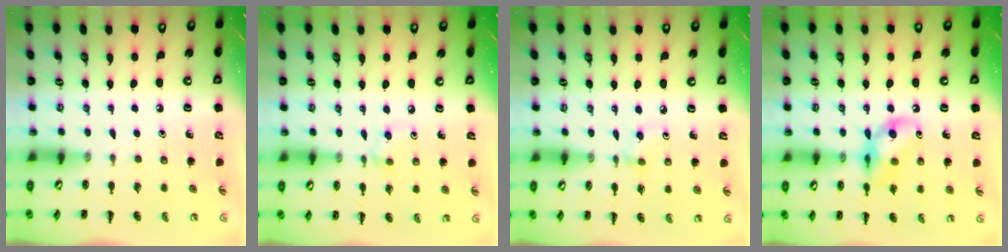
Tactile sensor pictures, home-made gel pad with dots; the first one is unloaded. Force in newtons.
{"total": 5.1, "press": 4.8, "slide": 1.7}
{"total": 3.2, "press": 2.9, "slide": 1.3}
{"total": 12.5, "press": 12.4, "slide": 1.7}